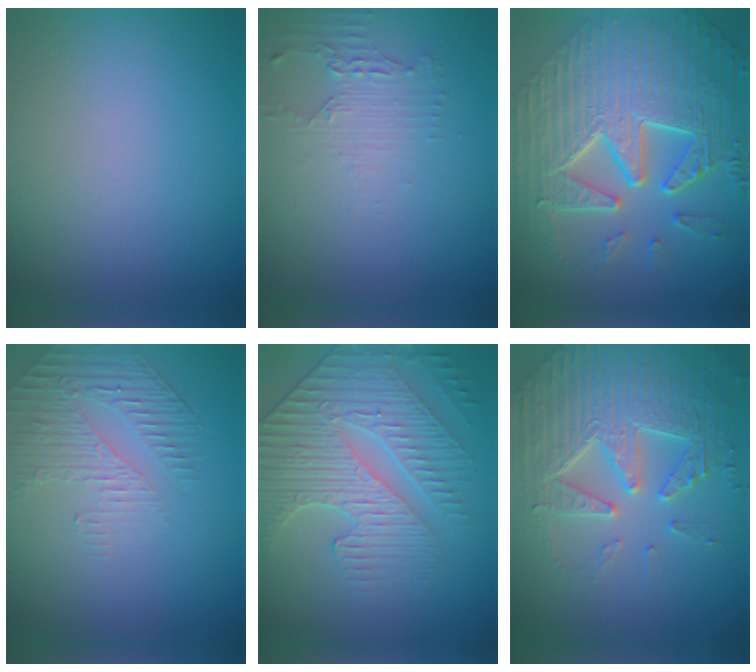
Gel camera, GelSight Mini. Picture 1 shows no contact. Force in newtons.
{"total": 2.2, "press": 1.7, "slide": 1.4}
{"total": 11.1, "press": 7.7, "slide": 8.0}
{"total": 1.9, "press": 1.3, "slide": 1.3}
{"total": 5.0, "press": 4.8, "slide": 1.2}
{"total": 5.3, "press": 5.2, "slide": 1.1}